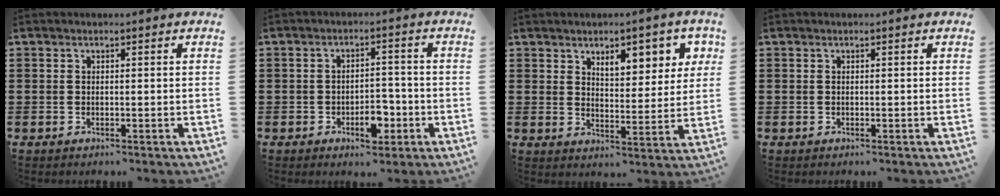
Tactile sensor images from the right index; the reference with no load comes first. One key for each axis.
{"total": 5.5, "fx": -2.4, "fy": 2.8, "fz": 4.0, "tx": -0.055, "ty": 0.007, "tz": -0.042}
{"total": 6.4, "fx": 3.9, "fy": 3.0, "fz": 4.1, "tx": -0.061, "ty": -0.009, "tz": 0.062}
{"total": 0.0}